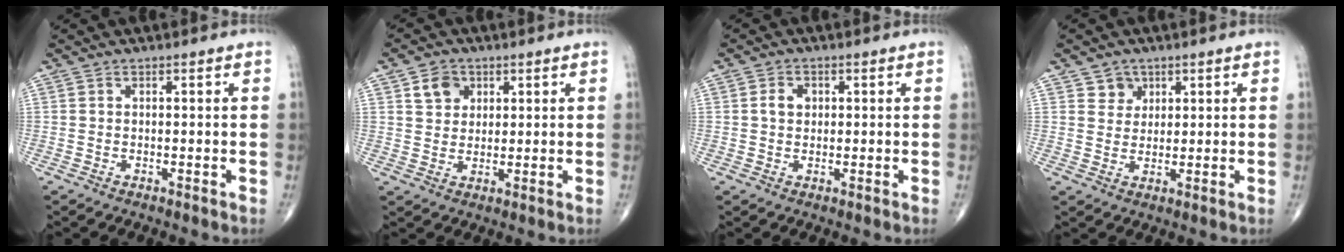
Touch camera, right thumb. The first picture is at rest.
{"total": 5.1, "force": [2.2, 4.1, 2.0], "torque": [-0.013, -0.009, 0.038]}
{"total": 2.7, "force": [0.5, 2.1, 1.6], "torque": [-0.022, 0.005, 0.008]}
{"total": 3.5, "force": [1.9, 2.9, 0.5], "torque": [0.011, -0.012, 0.032]}